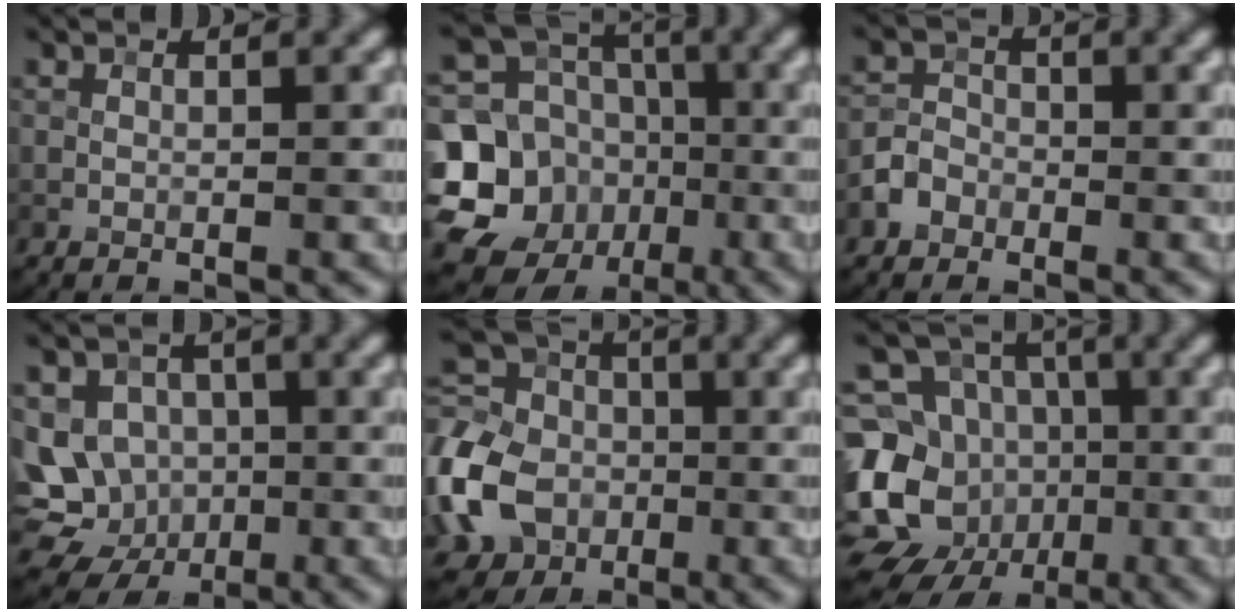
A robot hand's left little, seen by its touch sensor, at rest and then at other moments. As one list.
[{"total": 14.1, "force": [-3.3, 12.7, 5.2], "torque": [-0.125, -0.010, -0.064]}, {"total": 2.3, "force": [-1.2, 1.8, 0.7], "torque": [-0.008, 0.006, -0.028]}, {"total": 8.0, "force": [-1.3, 7.2, 3.3], "torque": [-0.021, 0.009, -0.044]}, {"total": 9.8, "force": [-3.4, 7.6, 5.1], "torque": [-0.128, 0.009, -0.082]}, {"total": 14.5, "force": [-5.9, 12.2, 5.1], "torque": [-0.128, -0.006, -0.099]}]